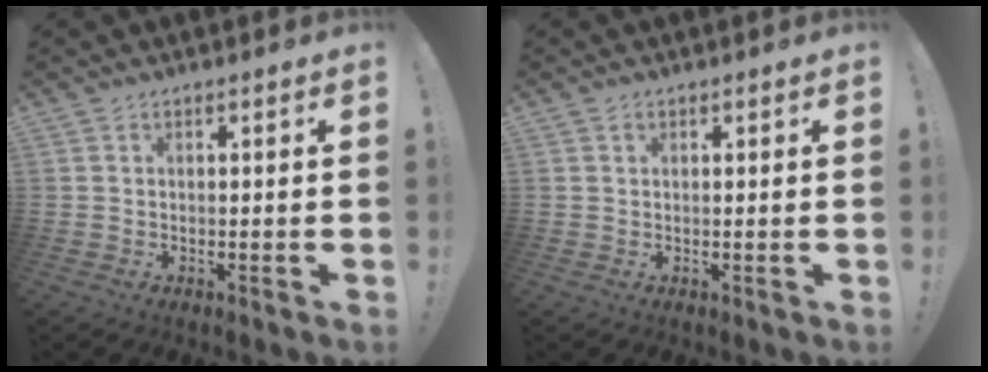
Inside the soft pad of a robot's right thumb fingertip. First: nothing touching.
{"total": 0.8, "force": [0.4, 0.7, 0.2], "torque": [0.004, -0.001, 0.006]}